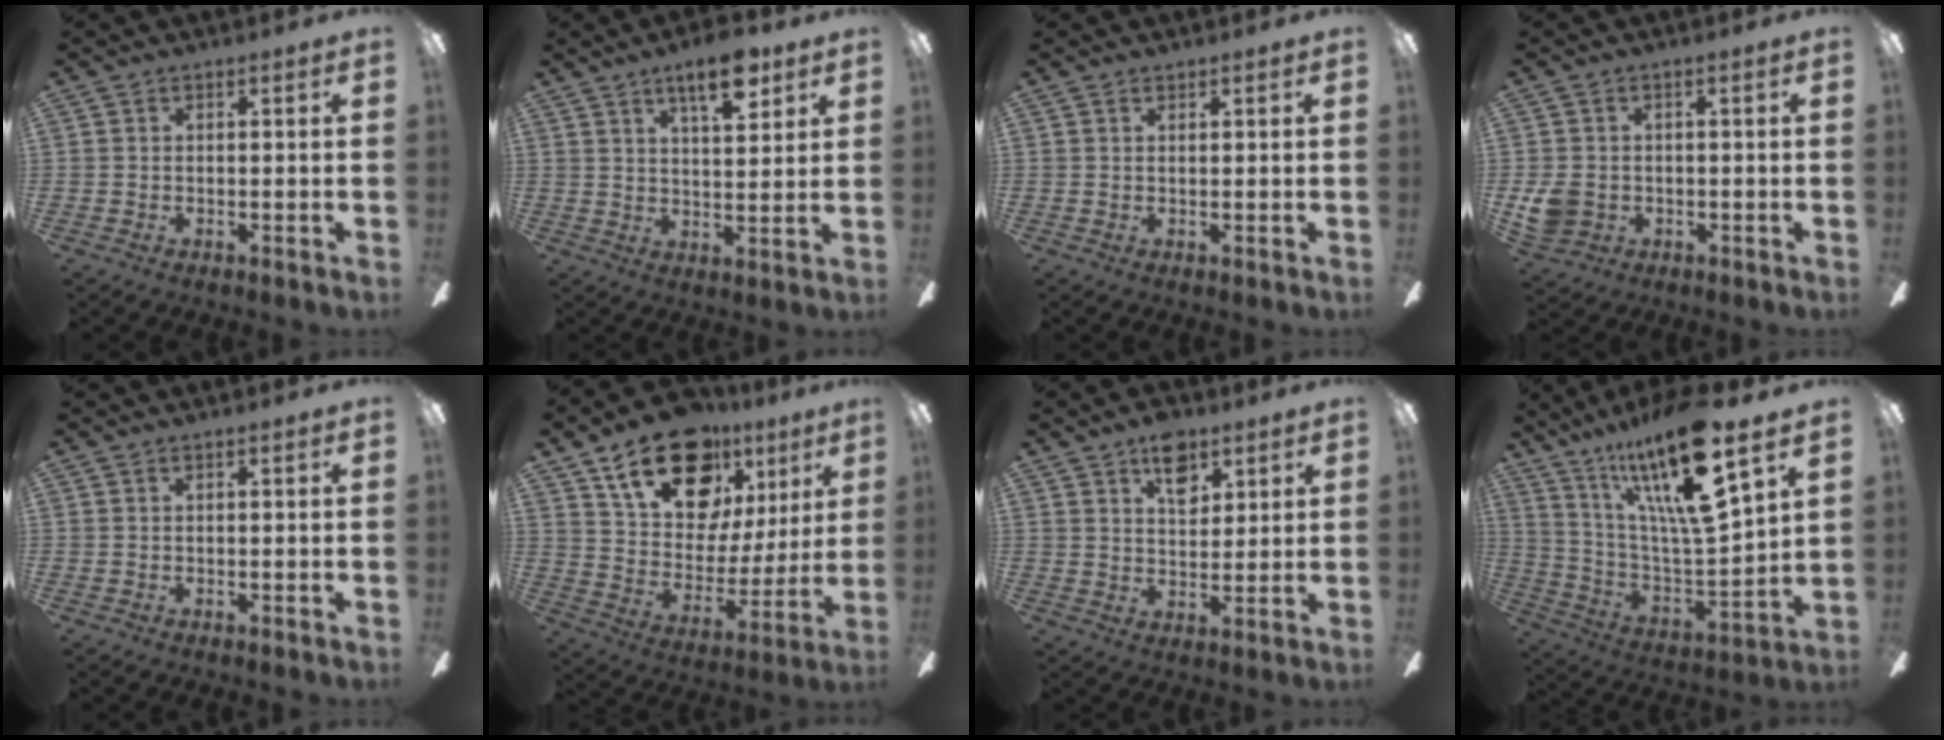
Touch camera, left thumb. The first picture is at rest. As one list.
[{"total": 9.7, "force": [6.4, 3.3, 6.5], "torque": [-0.091, -0.029, 0.106]}, {"total": 0.6, "force": [0.5, 0.1, 0.2], "torque": [-0.004, 0.000, 0.010]}, {"total": 5.4, "force": [-0.7, 4.7, 2.7], "torque": [-0.059, 0.005, -0.012]}, {"total": 0.0}, {"total": 23.1, "force": [14.1, 13.4, 12.4], "torque": [-0.202, -0.071, 0.253]}, {"total": 8.7, "force": [5.1, 5.1, 4.9], "torque": [-0.052, -0.019, 0.085]}, {"total": 23.8, "force": [15.0, 5.3, 17.7], "torque": [-0.338, -0.085, 0.239]}]